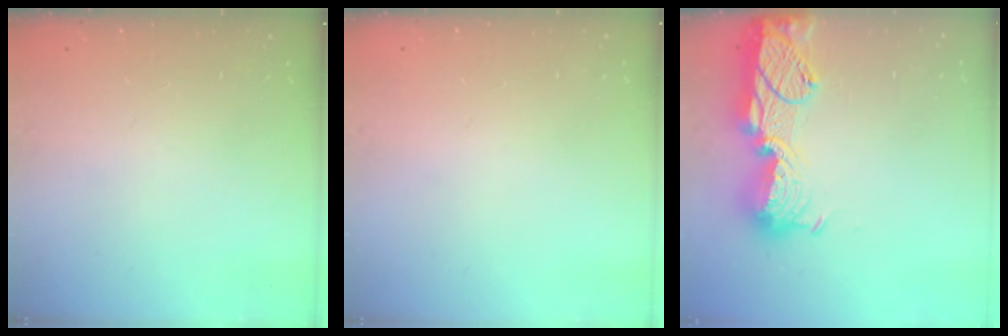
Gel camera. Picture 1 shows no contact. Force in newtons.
{"total": 1.1, "press": 0.9, "slide": 0.6}
{"total": 19.3, "press": 19.2, "slide": 1.1}